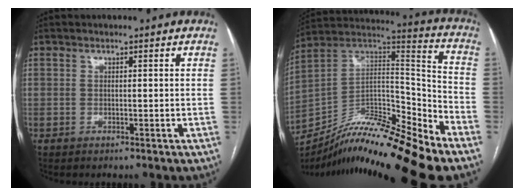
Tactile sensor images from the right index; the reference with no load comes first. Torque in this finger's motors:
{"motor_torque": [0.56, -1.52, -0.36, -0.20]}